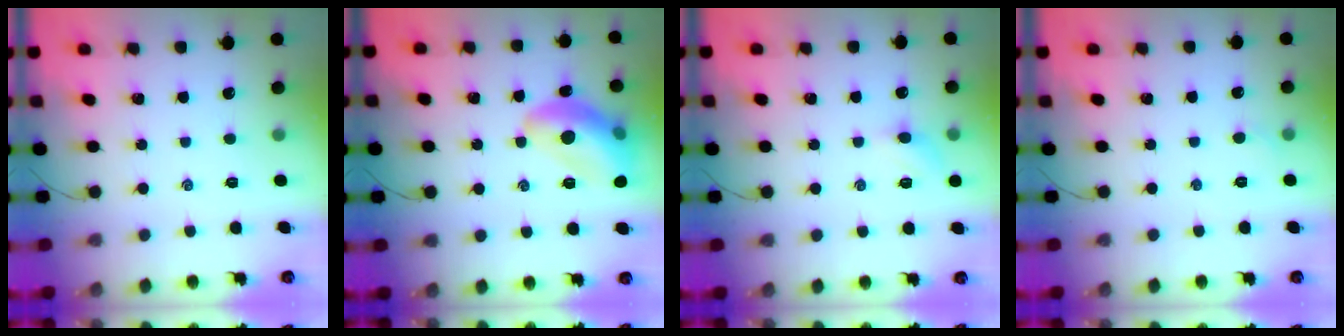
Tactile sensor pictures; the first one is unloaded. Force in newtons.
{"total": 15.5, "press": 15.4, "slide": 1.6}
{"total": 4.6, "press": 4.4, "slide": 1.3}
{"total": 2.7, "press": 2.5, "slide": 0.9}